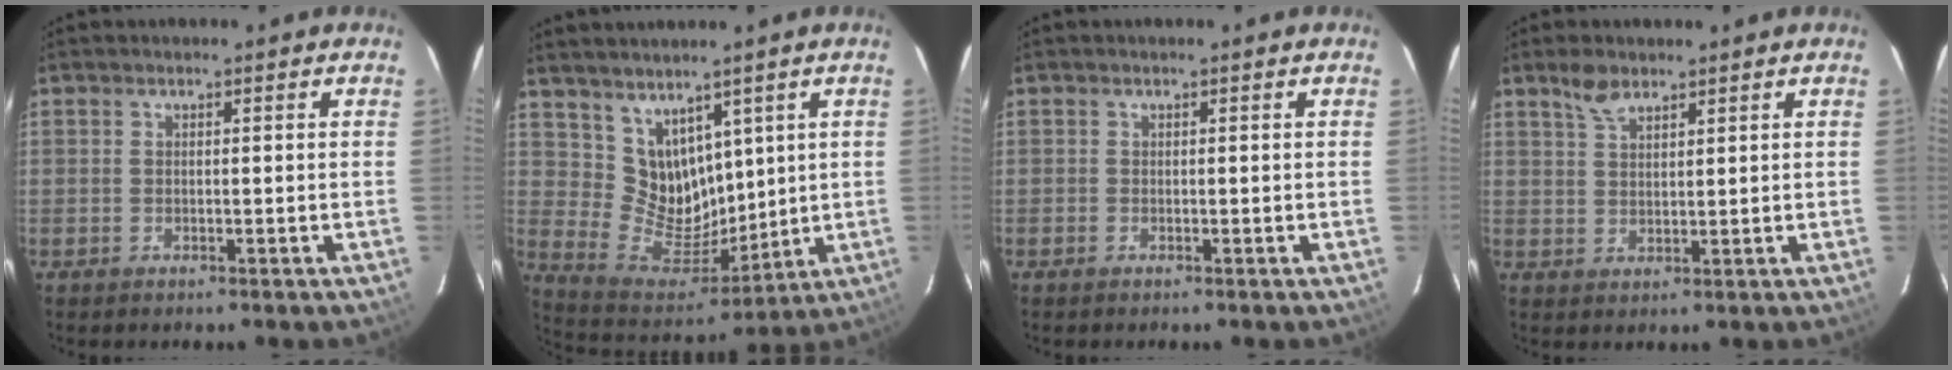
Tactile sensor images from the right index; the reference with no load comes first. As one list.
[{"total": 11.1, "force": [6.3, 8.1, 4.2], "torque": [-0.076, -0.010, 0.142]}, {"total": 0.0}, {"total": 3.8, "force": [2.9, 1.6, 1.9], "torque": [-0.035, 0.006, 0.057]}]